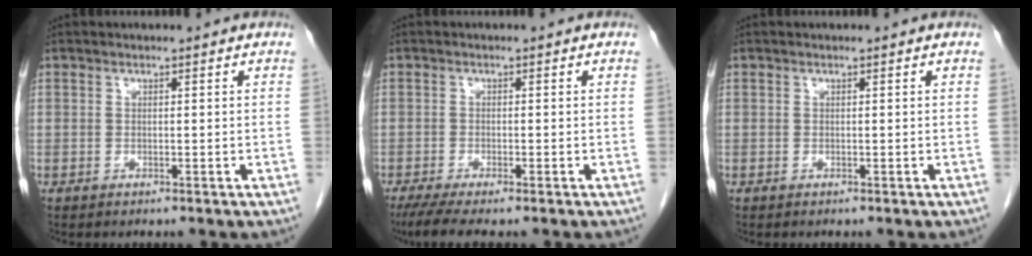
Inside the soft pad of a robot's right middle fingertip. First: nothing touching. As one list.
[{"total": 5.1, "force": [-3.8, 0.6, 3.5], "torque": [-0.060, -0.013, -0.063]}, {"total": 0.0}]